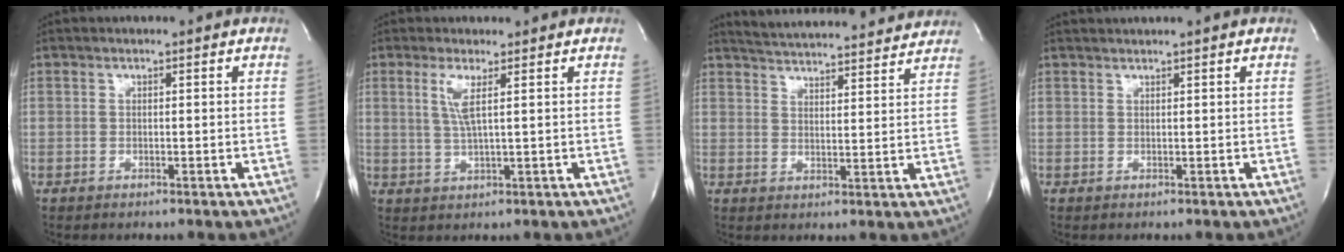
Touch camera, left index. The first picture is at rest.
{"total": 3.3, "force": [1.1, -0.2, 3.1], "torque": [-0.074, -0.008, 0.024]}
{"total": 18.1, "force": [17.2, 2.1, 5.3], "torque": [-0.086, 0.006, 0.227]}
{"total": 1.7, "force": [1.5, -0.7, 0.4], "torque": [-0.006, 0.011, 0.032]}